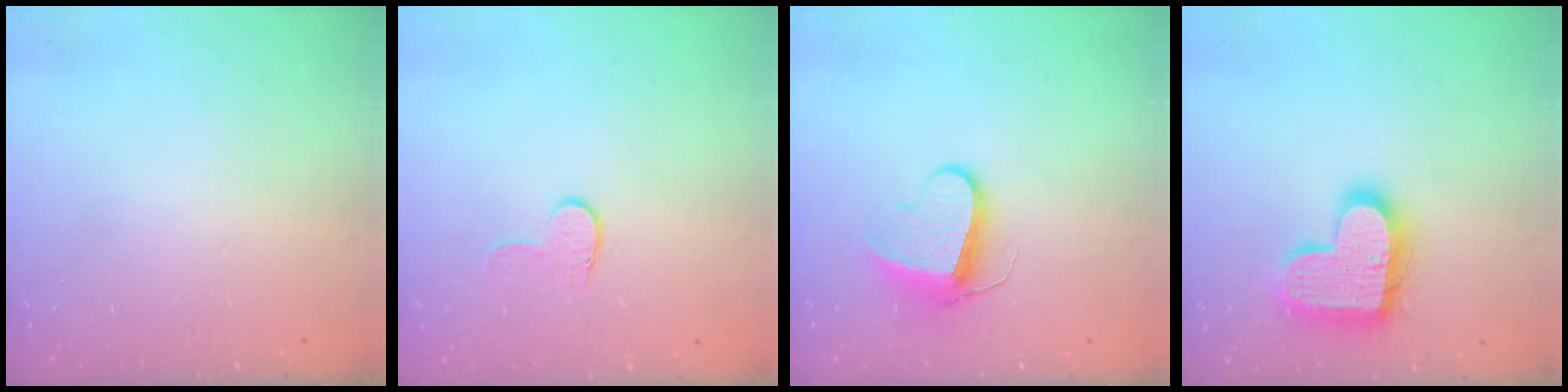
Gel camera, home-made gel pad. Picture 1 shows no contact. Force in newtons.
{"total": 6.2, "press": 6.2, "slide": 0.4}
{"total": 10.3, "press": 10.2, "slide": 0.9}
{"total": 17.8, "press": 17.7, "slide": 1.1}